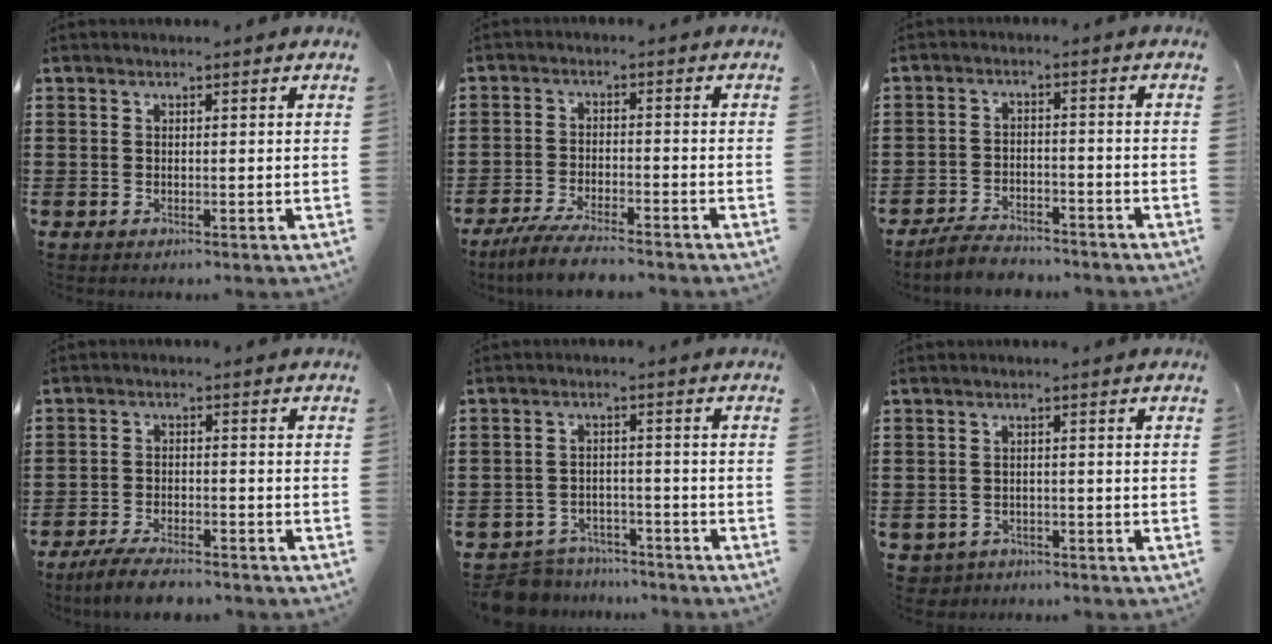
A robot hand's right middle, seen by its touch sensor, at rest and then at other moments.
{"total": 5.2, "force": [-4.8, 0.2, 2.2], "torque": [-0.057, -0.012, -0.094]}
{"total": 4.3, "force": [-4.2, 0.7, 0.8], "torque": [-0.023, 0.006, -0.086]}
{"total": 4.7, "force": [-4.2, 0.5, 1.9], "torque": [-0.044, -0.005, -0.084]}
{"total": 5.4, "force": [-5.3, 1.0, 0.1], "torque": [-0.015, 0.007, -0.109]}
{"total": 1.7, "force": [-1.6, 0.6, -0.3], "torque": [-0.006, -0.002, -0.038]}